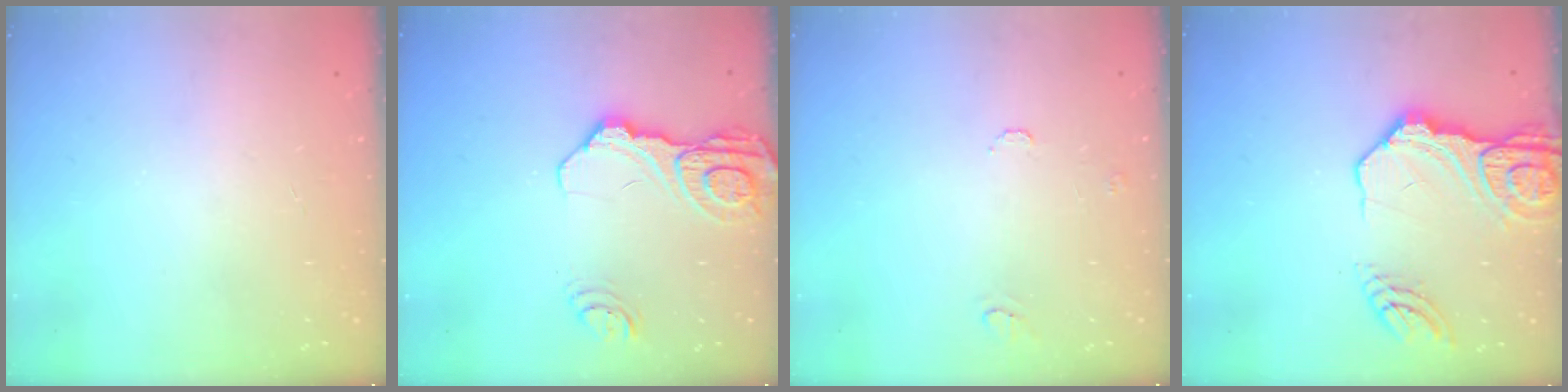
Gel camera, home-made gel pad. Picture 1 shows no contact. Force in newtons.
{"total": 14.5, "press": 14.4, "slide": 1.7}
{"total": 6.0, "press": 6.0, "slide": 0.6}
{"total": 15.9, "press": 15.7, "slide": 1.8}